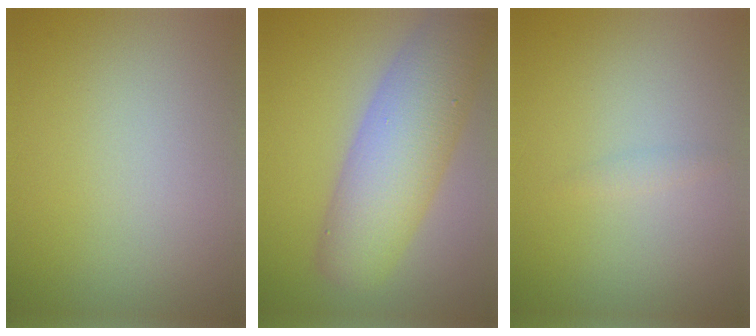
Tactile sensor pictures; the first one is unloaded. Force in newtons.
{"total": 8.0, "press": 8.0, "slide": 0.4}
{"total": 0.6, "press": 0.6, "slide": 0.0}